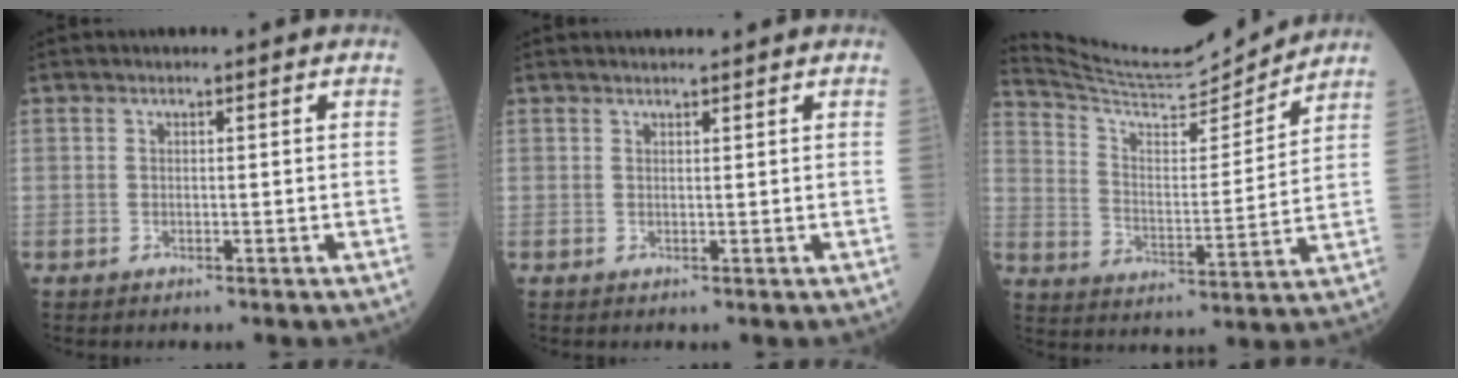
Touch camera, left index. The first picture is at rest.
{"total": 1.3, "force": [1.2, 0.0, 0.4], "torque": [-0.005, 0.010, 0.022]}
{"total": 14.2, "force": [14.0, -0.3, 2.4], "torque": [-0.058, -0.015, 0.231]}